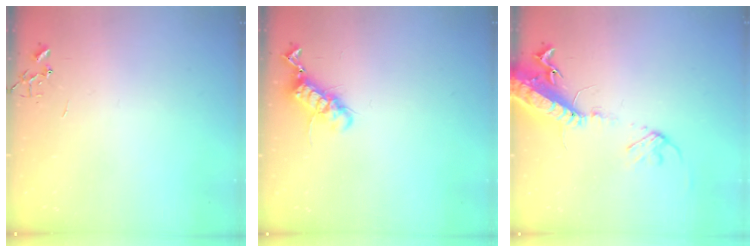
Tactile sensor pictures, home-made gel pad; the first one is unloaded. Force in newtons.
{"total": 11.8, "press": 11.7, "slide": 1.4}
{"total": 17.4, "press": 16.9, "slide": 4.1}